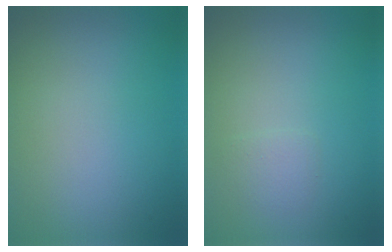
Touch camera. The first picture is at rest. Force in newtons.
{"total": 1.0, "press": 1.0, "slide": 0.1}